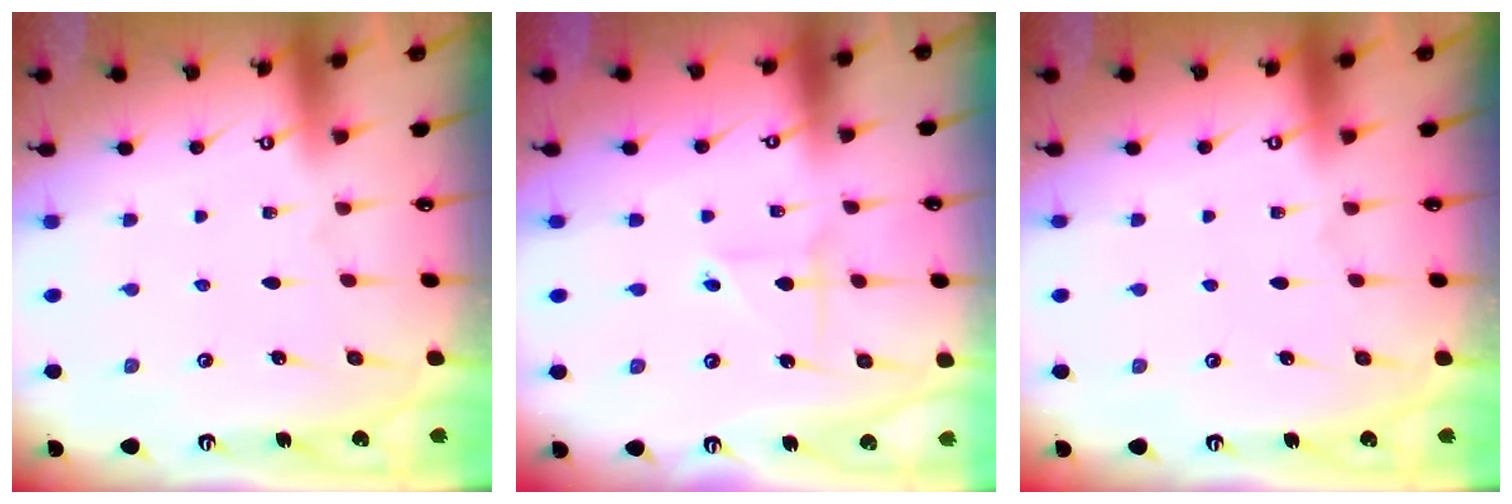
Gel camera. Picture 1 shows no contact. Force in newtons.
{"total": 2.5, "press": 2.5, "slide": 0.2}
{"total": 0.0}